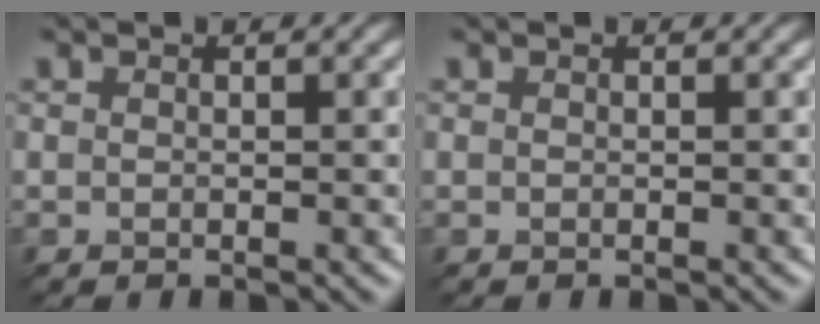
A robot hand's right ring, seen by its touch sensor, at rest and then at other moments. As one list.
[{"total": 0.0}]